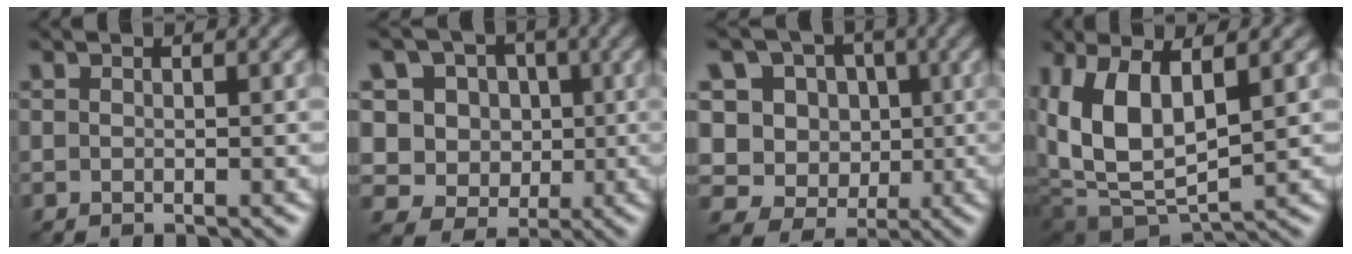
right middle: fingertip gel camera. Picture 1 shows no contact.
{"total": 8.9, "force": [3.0, 7.6, 3.7], "torque": [-0.076, 0.010, 0.037]}
{"total": 11.3, "force": [3.5, 9.7, 4.5], "torque": [-0.105, 0.027, 0.049]}
{"total": 7.3, "force": [1.7, 3.7, 6.1], "torque": [-0.132, -0.007, 0.033]}